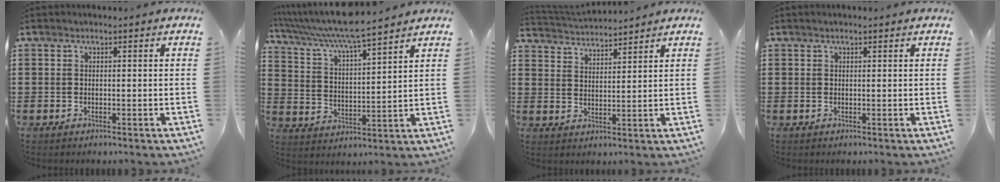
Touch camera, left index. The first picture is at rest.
{"total": 7.3, "force": [6.6, -0.6, 3.1], "torque": [-0.085, -0.040, 0.112]}
{"total": 3.3, "force": [3.3, -0.1, -0.2], "torque": [-0.011, -0.018, 0.057]}
{"total": 0.6, "force": [0.4, 0.0, 0.4], "torque": [-0.008, 0.001, 0.008]}